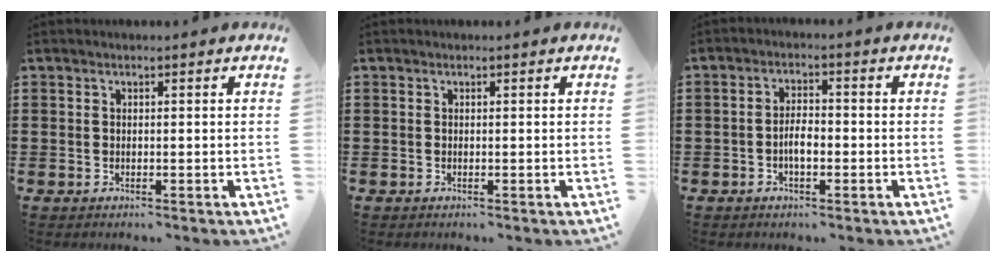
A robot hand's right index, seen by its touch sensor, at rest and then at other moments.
{"total": 0.0}
{"total": 3.3, "force": [-1.0, 1.3, 2.8], "torque": [-0.059, 0.003, -0.022]}